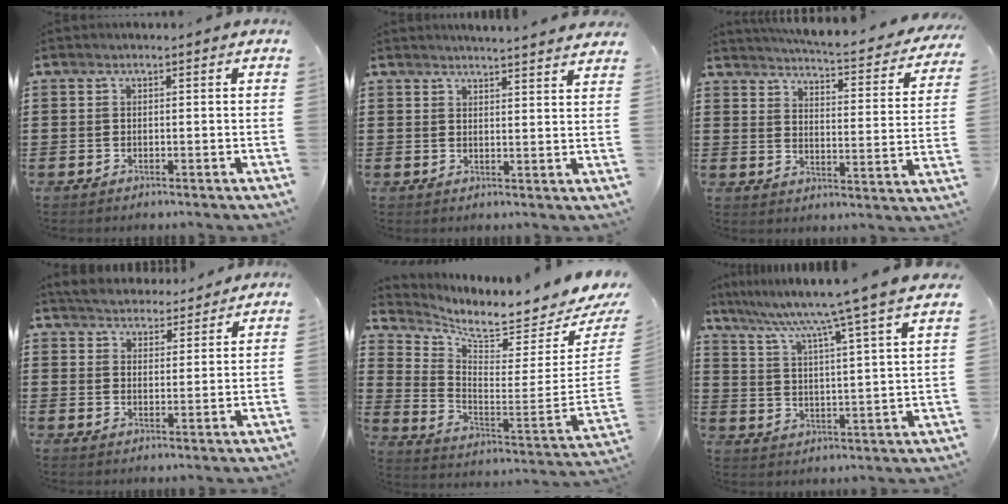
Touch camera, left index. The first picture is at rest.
{"total": 3.2, "force": [3.1, -0.7, 0.2], "torque": [-0.006, -0.018, 0.055]}
{"total": 4.4, "force": [4.1, -0.4, 1.4], "torque": [-0.042, -0.041, 0.061]}
{"total": 4.2, "force": [4.0, 1.0, 0.3], "torque": [-0.023, -0.015, 0.074]}
{"total": 5.7, "force": [5.0, -0.2, 2.7], "torque": [-0.068, -0.072, 0.075]}
{"total": 7.6, "force": [6.4, -2.1, 3.5], "torque": [-0.095, -0.053, 0.097]}